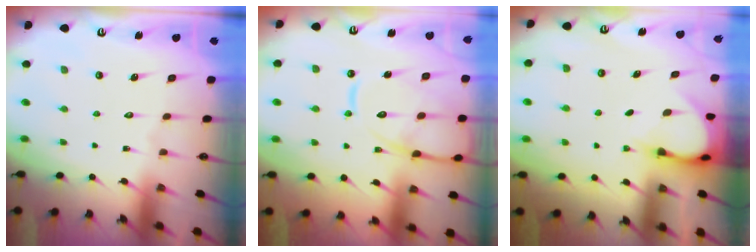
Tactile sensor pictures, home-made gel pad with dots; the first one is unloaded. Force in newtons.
{"total": 13.8, "press": 13.7, "slide": 1.3}
{"total": 3.7, "press": 3.7, "slide": 0.3}